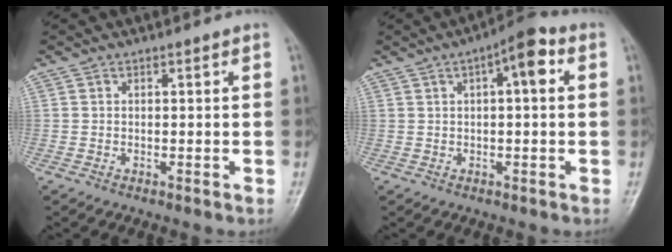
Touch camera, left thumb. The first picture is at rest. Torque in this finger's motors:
{"motor_torque": [-0.02, 0.09, 0.05, 0.05, 0.07]}